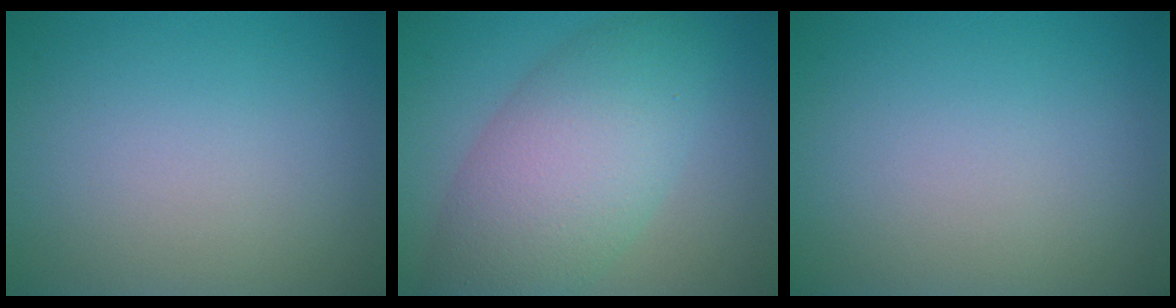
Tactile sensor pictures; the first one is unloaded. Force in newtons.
{"total": 8.1, "press": 8.0, "slide": 0.4}
{"total": 0.0}